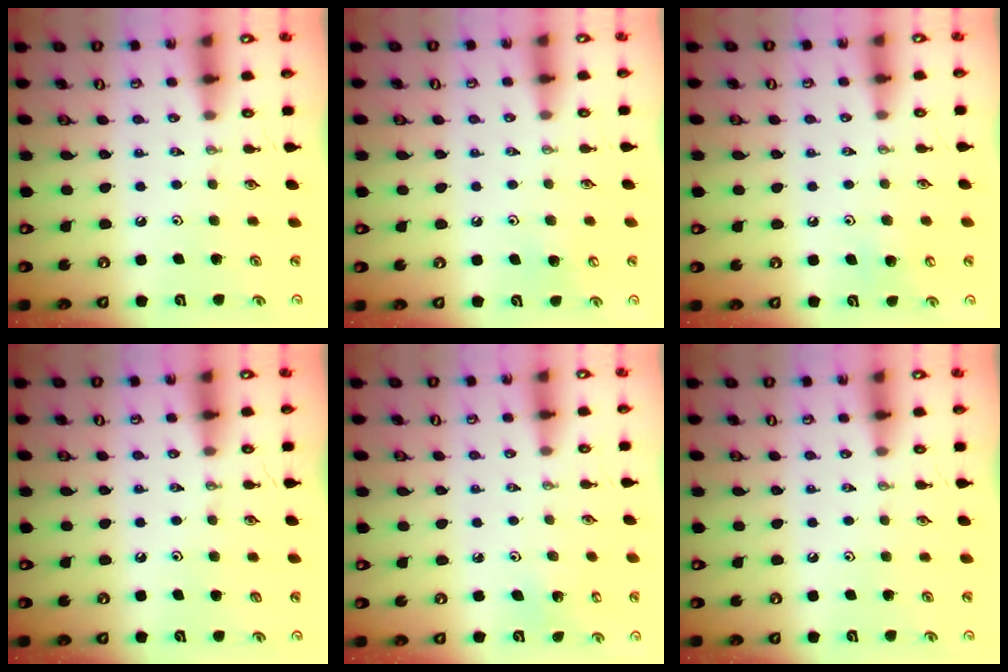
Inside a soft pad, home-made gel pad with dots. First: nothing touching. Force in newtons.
{"total": 5.4, "press": 5.4, "slide": 0.5}
{"total": 6.2, "press": 6.2, "slide": 0.8}
{"total": 1.4, "press": 0.2, "slide": 1.4}
{"total": 3.7, "press": 3.7, "slide": 0.2}
{"total": 0.0}